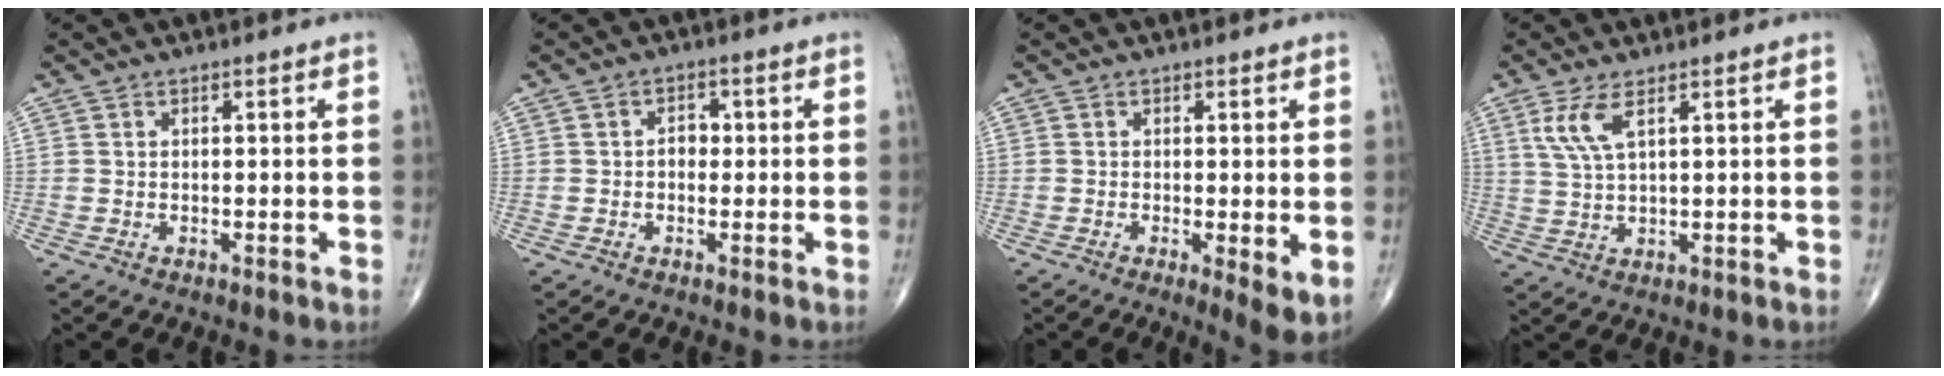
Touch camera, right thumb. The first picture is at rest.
{"total": 2.3, "force": [0.0, 1.7, 1.5], "torque": [-0.014, 0.005, -0.004]}
{"total": 4.9, "force": [-0.6, 1.2, 4.7], "torque": [-0.074, -0.017, -0.011]}
{"total": 5.0, "force": [2.4, 1.4, 4.2], "torque": [-0.102, -0.006, 0.059]}